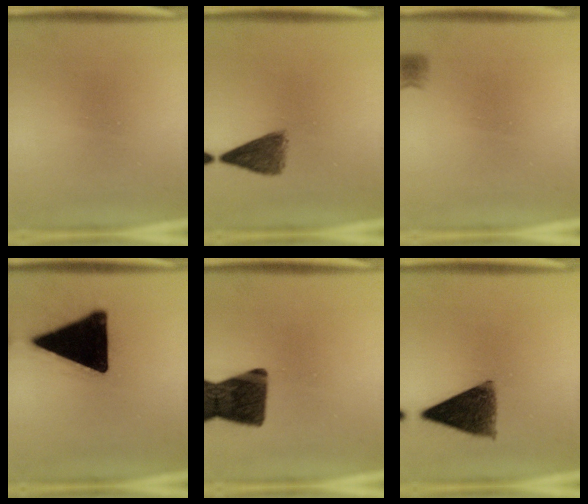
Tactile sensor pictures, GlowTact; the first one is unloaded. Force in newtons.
{"total": 5.0}
{"total": 2.9}
{"total": 20.3}
{"total": 13.5}
{"total": 10.1}